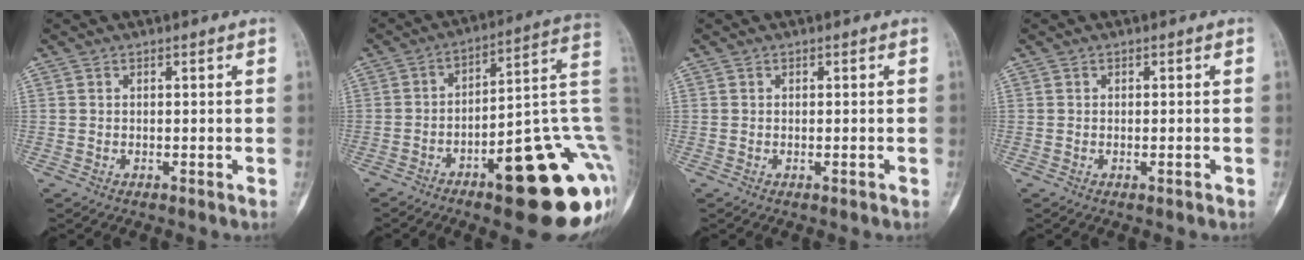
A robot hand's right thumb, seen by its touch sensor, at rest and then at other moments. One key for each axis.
{"total": 25.0, "fx": -8.1, "fy": 7.1, "fz": 22.5, "tx": -0.223, "ty": 0.053, "tz": -0.101}
{"total": 0.6, "fx": -0.3, "fy": 0.2, "fz": 0.5, "tx": -0.006, "ty": 0.000, "tz": -0.002}
{"total": 0.8, "fx": -0.4, "fy": 0.2, "fz": 0.7, "tx": -0.009, "ty": 0.001, "tz": -0.002}